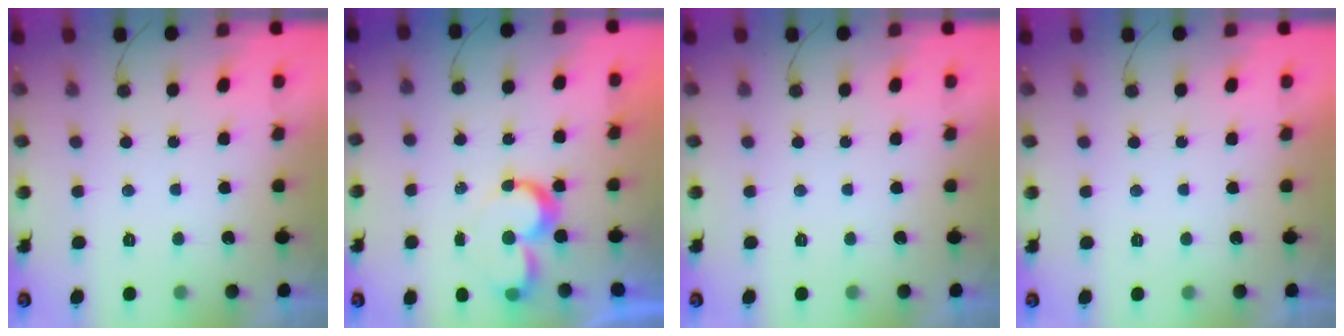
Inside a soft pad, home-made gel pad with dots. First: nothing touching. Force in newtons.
{"total": 7.8, "press": 7.7, "slide": 0.8}
{"total": 0.0}
{"total": 1.8, "press": 1.8, "slide": 0.1}